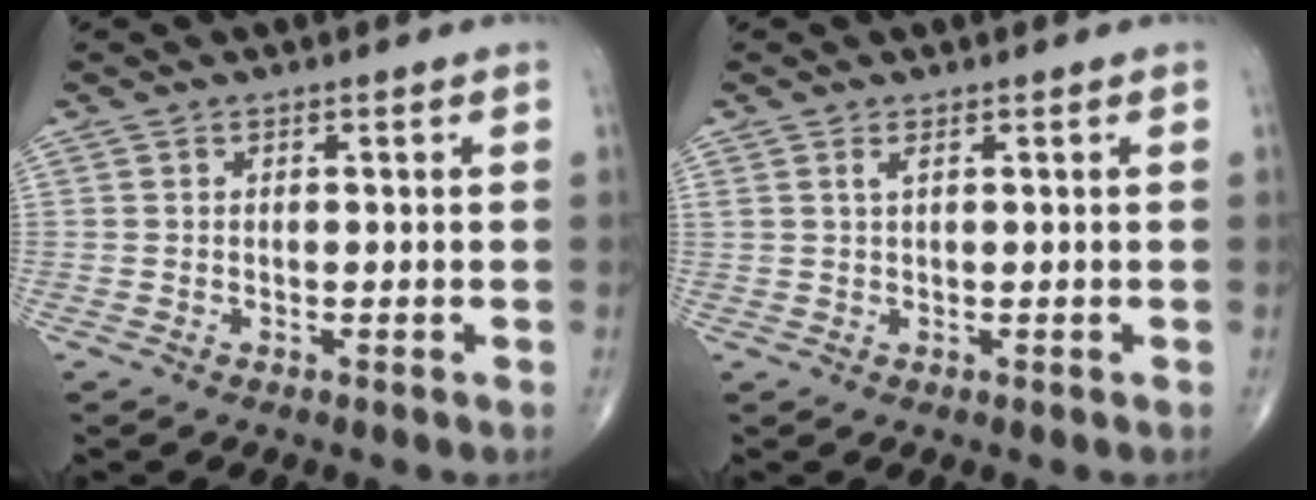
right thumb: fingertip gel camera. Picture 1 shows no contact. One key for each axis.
{"total": 1.0, "fx": 0.5, "fy": 0.2, "fz": 0.8, "tx": -0.021, "ty": 0.003, "tz": 0.012}